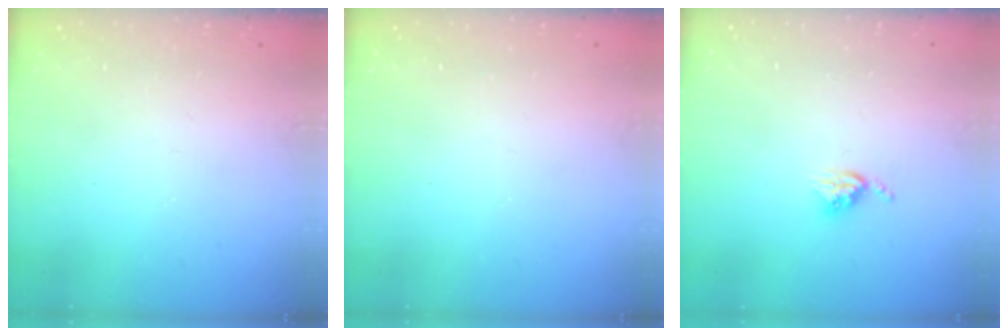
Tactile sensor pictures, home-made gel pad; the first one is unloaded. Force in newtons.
{"total": 0.0}
{"total": 4.3, "press": 4.2, "slide": 0.5}